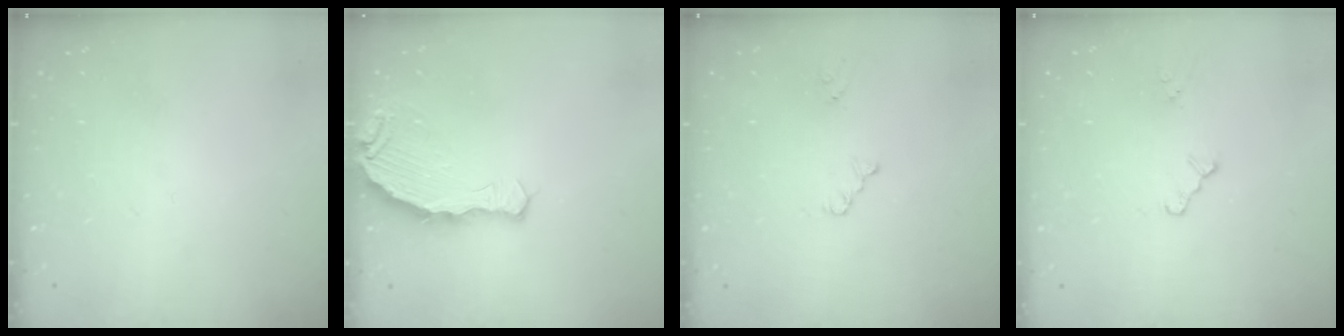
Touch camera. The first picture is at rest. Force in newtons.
{"total": 7.9, "press": 6.2, "slide": 4.9}
{"total": 2.2, "press": 2.2, "slide": 0.4}
{"total": 1.6, "press": 1.6, "slide": 0.3}